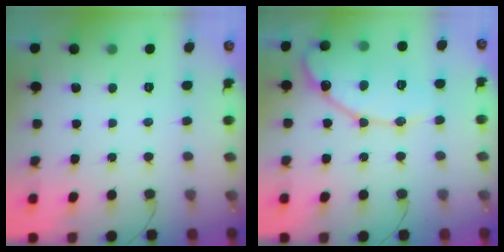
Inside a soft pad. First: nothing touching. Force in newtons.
{"total": 14.7, "press": 14.6, "slide": 1.0}